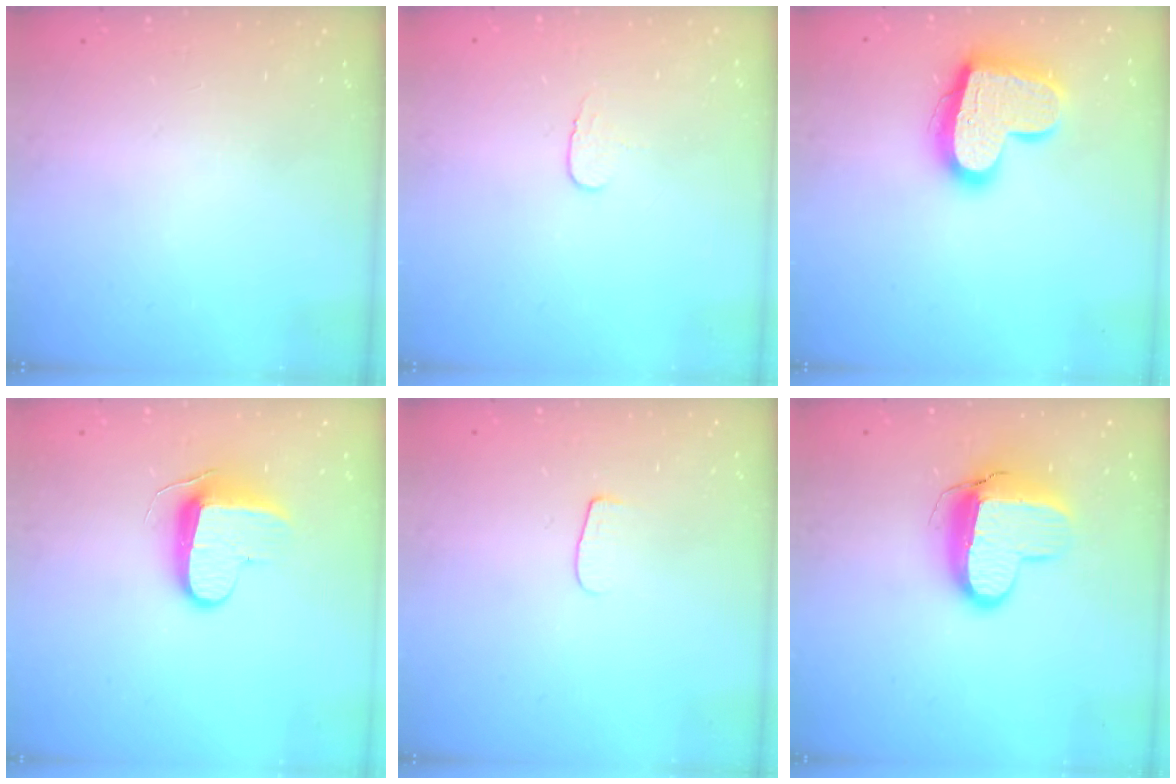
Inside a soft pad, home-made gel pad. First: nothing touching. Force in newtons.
{"total": 3.9, "press": 3.8, "slide": 0.4}
{"total": 18.0, "press": 17.9, "slide": 1.6}
{"total": 9.2, "press": 9.2, "slide": 0.9}
{"total": 4.5, "press": 4.4, "slide": 0.6}
{"total": 12.0, "press": 12.0, "slide": 0.7}